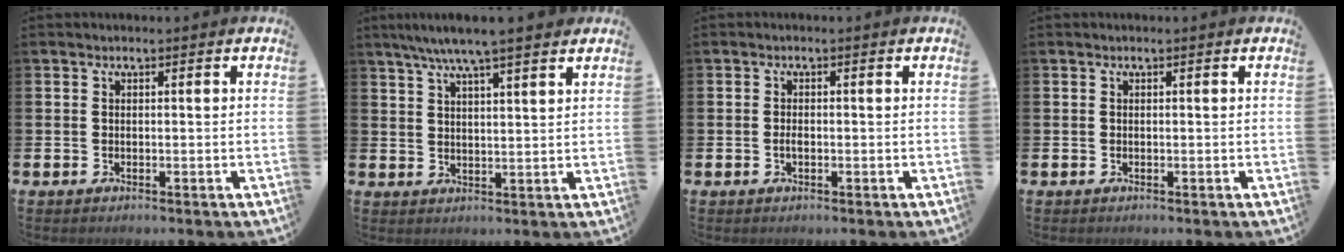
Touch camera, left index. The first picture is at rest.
{"total": 6.2, "force": [5.5, 0.0, 2.8], "torque": [-0.066, -0.017, 0.097]}
{"total": 1.0, "force": [-0.2, 0.6, 0.9], "torque": [-0.012, -0.001, -0.007]}
{"total": 0.0}